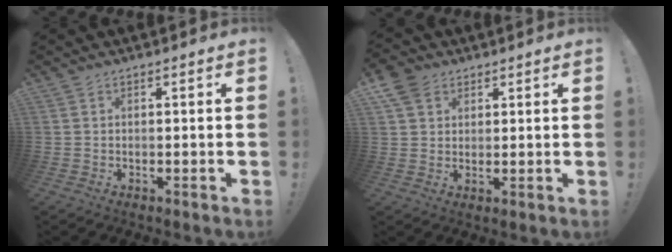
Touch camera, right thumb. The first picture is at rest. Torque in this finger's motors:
{"motor_torque": [0.35, 0.44, 0.23, -0.11, -0.03]}